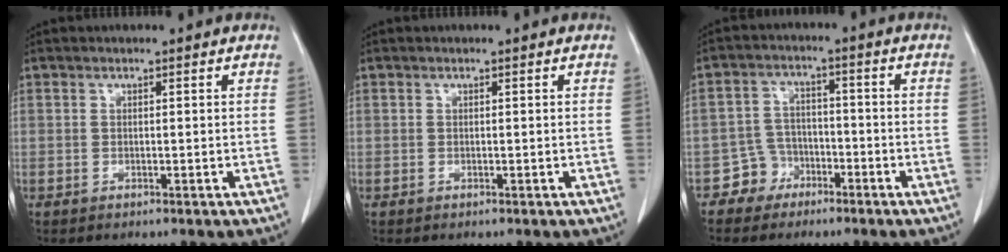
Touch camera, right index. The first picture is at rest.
{"total": 0.0}
{"total": 4.5, "force": [-2.9, 3.5, 0.0], "torque": [0.006, 0.016, -0.052]}